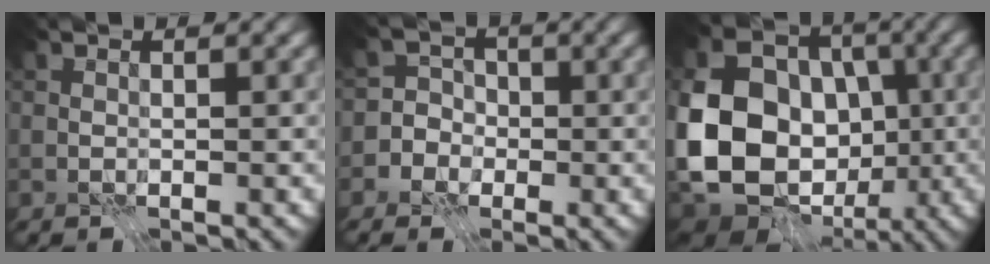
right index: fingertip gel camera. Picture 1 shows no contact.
{"total": 4.6, "force": [-2.1, 4.1, 0.5], "torque": [0.021, 0.016, -0.067]}
{"total": 13.7, "force": [-2.8, 10.6, 8.3], "torque": [-0.169, 0.001, -0.056]}